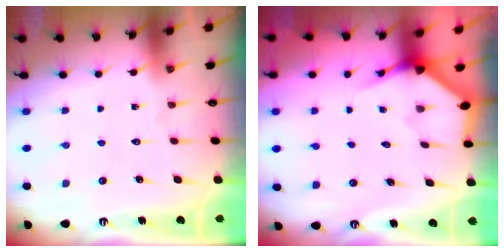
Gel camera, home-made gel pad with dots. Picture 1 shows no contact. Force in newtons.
{"total": 3.6, "press": 3.5, "slide": 0.2}